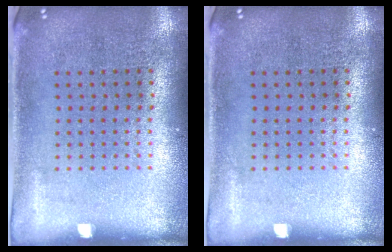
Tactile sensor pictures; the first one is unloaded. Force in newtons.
{"total": 0.0}